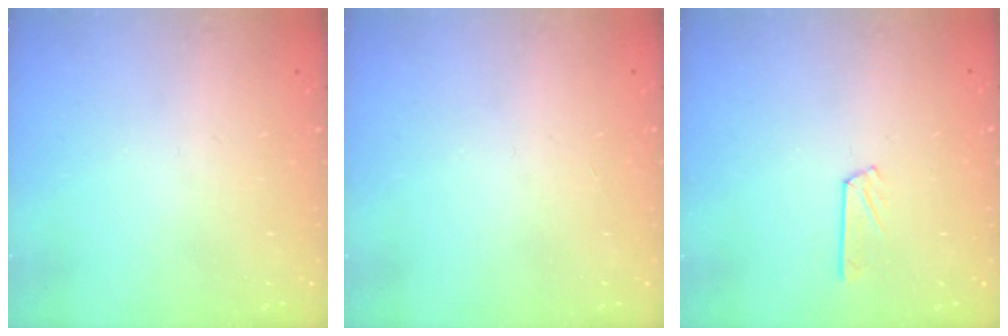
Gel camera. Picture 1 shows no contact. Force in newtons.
{"total": 0.0}
{"total": 3.9, "press": 3.9, "slide": 0.5}